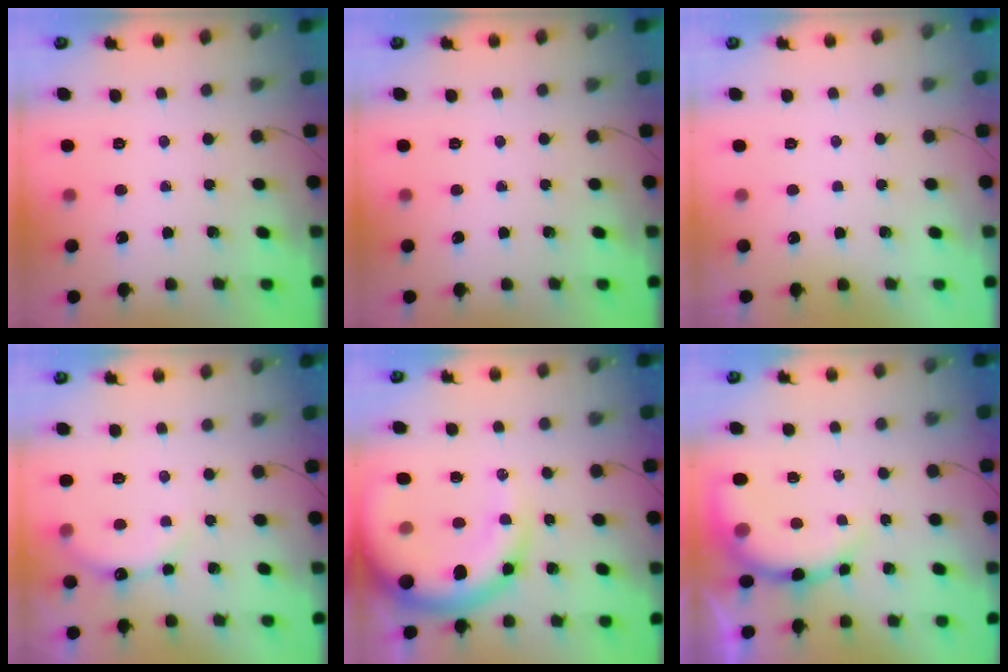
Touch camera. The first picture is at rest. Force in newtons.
{"total": 0.0}
{"total": 3.0, "press": 3.0, "slide": 0.1}
{"total": 6.4, "press": 6.2, "slide": 1.4}
{"total": 15.2, "press": 14.7, "slide": 3.7}
{"total": 8.7, "press": 8.5, "slide": 1.4}